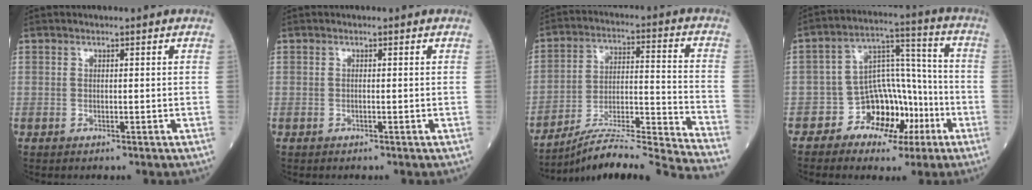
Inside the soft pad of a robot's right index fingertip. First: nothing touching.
{"total": 0.0}
{"total": 21.6, "force": [-20.1, -2.2, 7.5], "torque": [-0.094, -0.002, -0.308]}
{"total": 10.0, "force": [-4.7, 7.1, 5.4], "torque": [-0.085, 0.034, -0.074]}